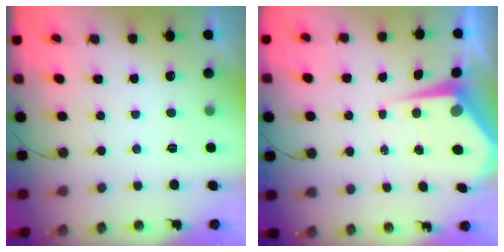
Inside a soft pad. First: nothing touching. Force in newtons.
{"total": 6.6, "press": 6.5, "slide": 0.9}